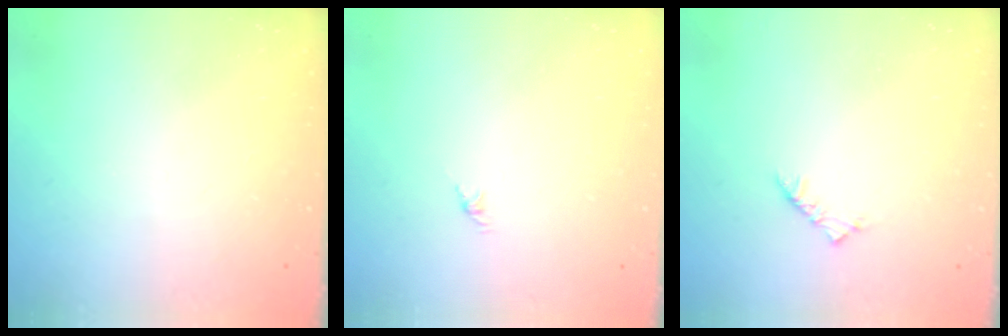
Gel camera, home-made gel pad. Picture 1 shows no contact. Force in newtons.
{"total": 0.0}
{"total": 2.5, "press": 2.4, "slide": 0.7}